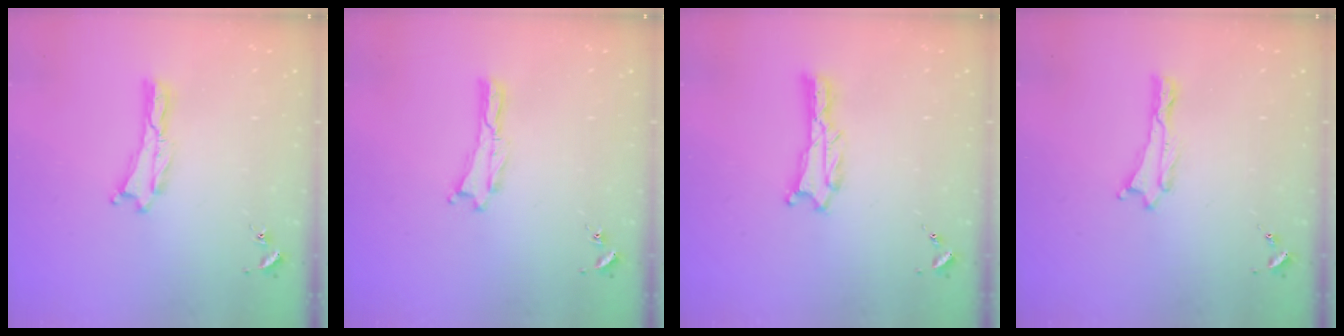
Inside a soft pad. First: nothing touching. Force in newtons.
{"total": 0.0}
{"total": 0.7, "press": 0.7, "slide": 0.1}
{"total": 0.0}